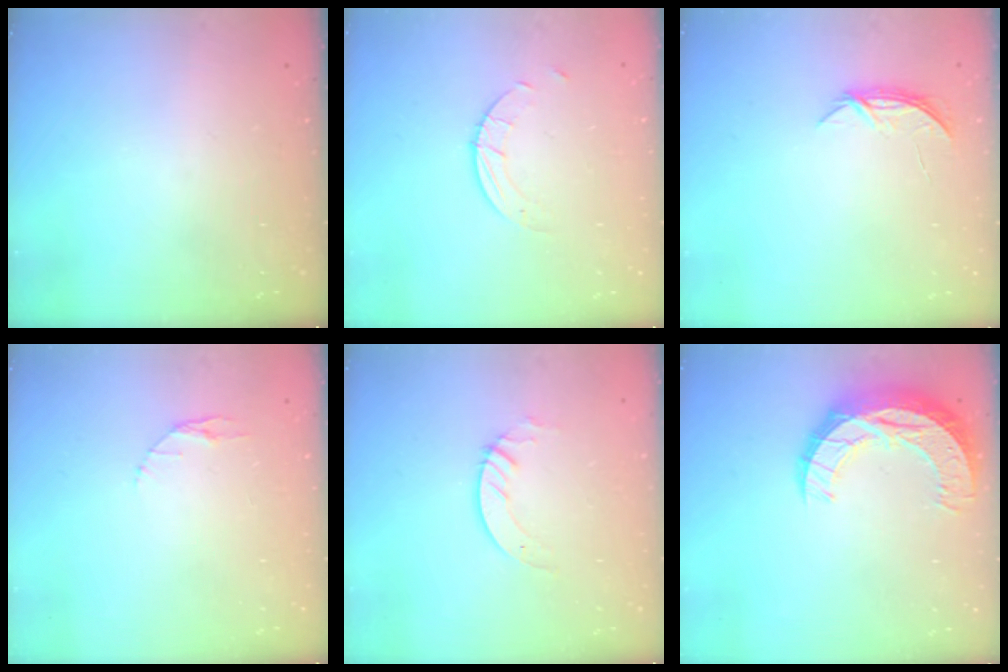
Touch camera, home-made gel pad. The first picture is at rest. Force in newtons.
{"total": 2.6, "press": 2.6, "slide": 0.2}
{"total": 4.4, "press": 4.3, "slide": 0.5}
{"total": 2.9, "press": 2.9, "slide": 0.4}
{"total": 3.1, "press": 3.1, "slide": 0.2}
{"total": 13.7, "press": 13.7, "slide": 0.9}